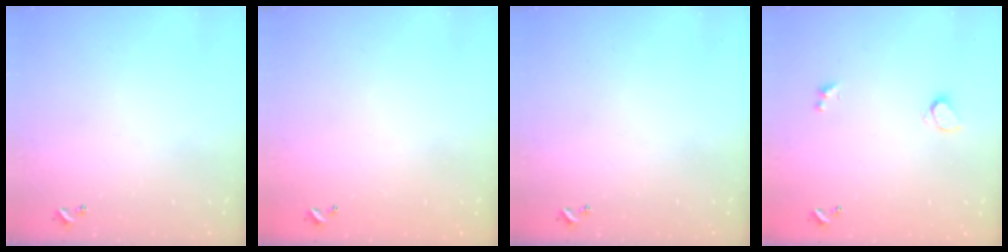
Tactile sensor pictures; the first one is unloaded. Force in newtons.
{"total": 2.8, "press": 2.8, "slide": 0.1}
{"total": 0.0}
{"total": 0.9, "press": 0.7, "slide": 0.5}